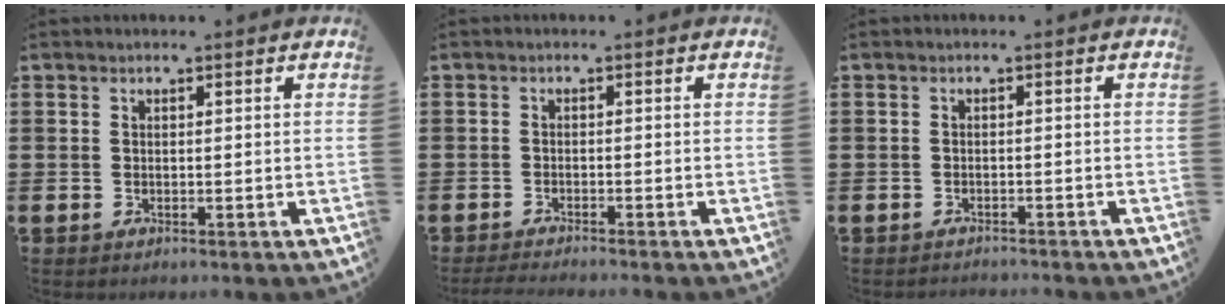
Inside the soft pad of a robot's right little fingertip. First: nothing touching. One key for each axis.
{"total": 1.4, "fx": -1.3, "fy": -0.1, "fz": 0.6, "tx": -0.009, "ty": 0.002, "tz": -0.025}
{"total": 0.9, "fx": -0.9, "fy": -0.1, "fz": -0.1, "tx": 0.000, "ty": 0.001, "tz": -0.018}